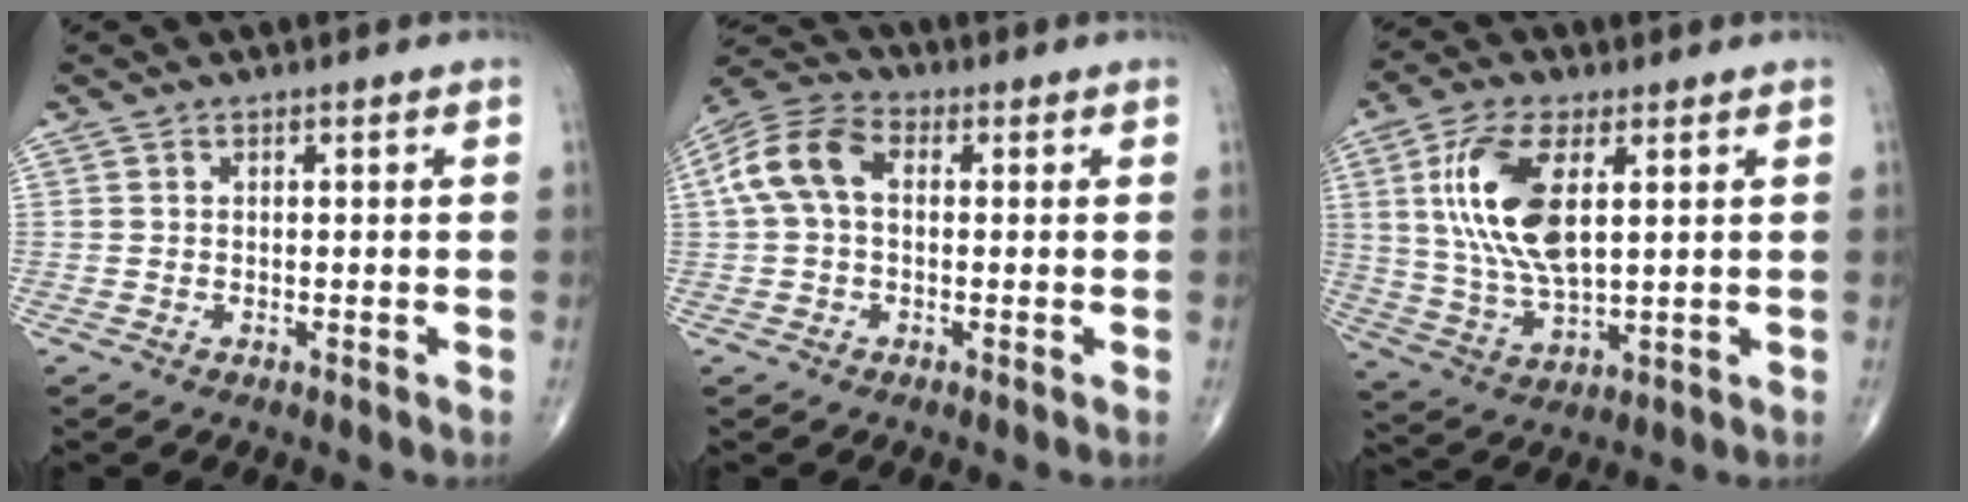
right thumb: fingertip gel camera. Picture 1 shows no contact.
{"total": 9.8, "force": [1.0, 6.3, 7.4], "torque": [-0.155, 0.032, 0.012]}
{"total": 14.7, "force": [3.7, 6.5, 12.7], "torque": [-0.262, -0.011, 0.077]}